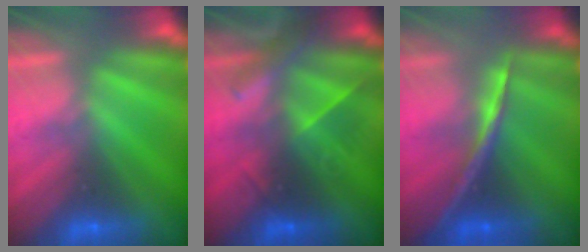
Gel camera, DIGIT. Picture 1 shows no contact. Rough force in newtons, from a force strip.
{"total": 2.8}
{"total": 1.7}